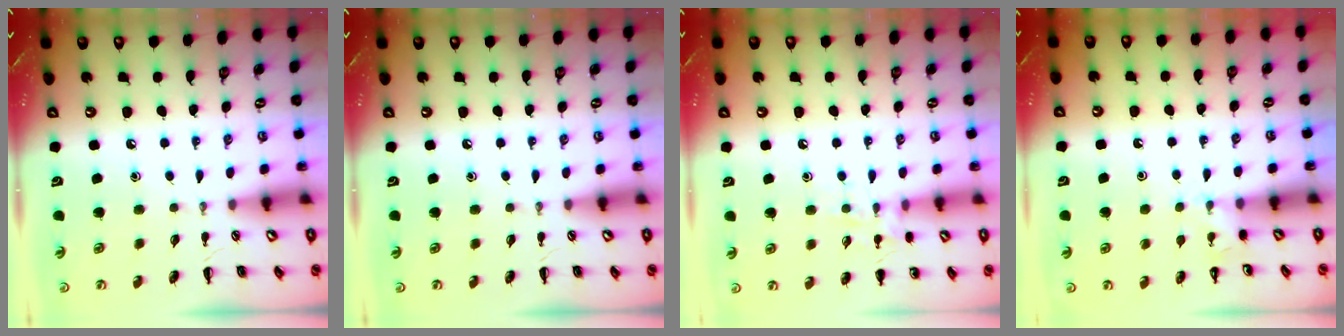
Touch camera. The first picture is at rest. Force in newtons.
{"total": 0.0}
{"total": 9.1, "press": 9.0, "slide": 1.5}
{"total": 5.0, "press": 4.7, "slide": 1.6}